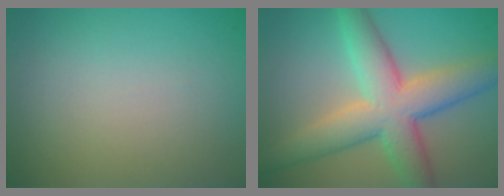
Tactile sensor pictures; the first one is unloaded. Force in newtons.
{"total": 8.4, "press": 8.4, "slide": 0.3}